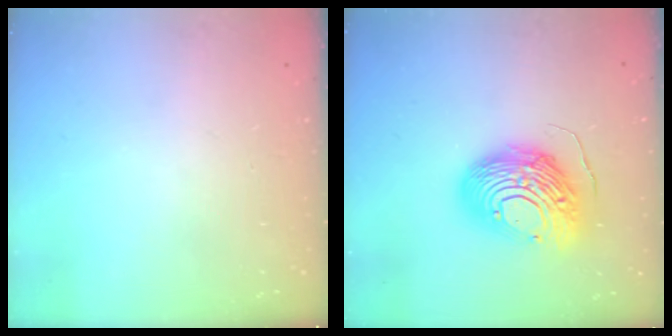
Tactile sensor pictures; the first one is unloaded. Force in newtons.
{"total": 16.2, "press": 16.2, "slide": 1.3}